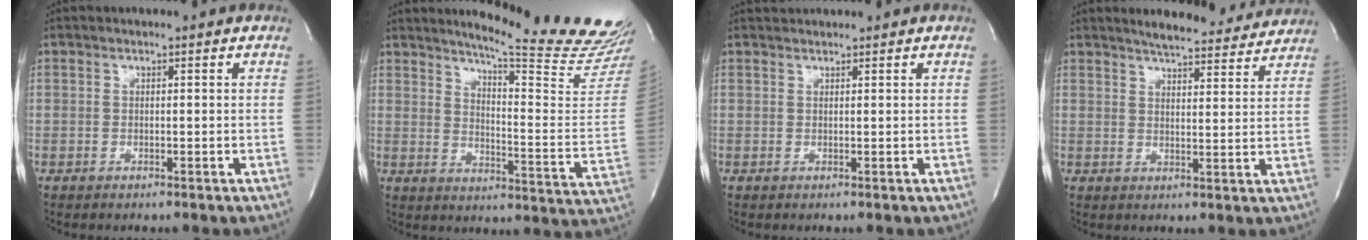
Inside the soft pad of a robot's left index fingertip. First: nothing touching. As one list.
[{"total": 21.5, "force": [19.5, -0.9, 9.0], "torque": [-0.130, -0.128, 0.239]}, {"total": 2.2, "force": [2.2, 0.2, 0.2], "torque": [-0.006, 0.025, 0.039]}, {"total": 12.4, "force": [11.6, 2.1, 3.6], "torque": [-0.041, -0.005, 0.138]}]